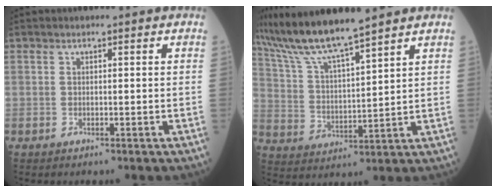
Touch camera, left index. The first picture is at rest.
{"total": 10.8, "force": [9.5, -0.7, 4.9], "torque": [-0.107, 0.011, 0.187]}